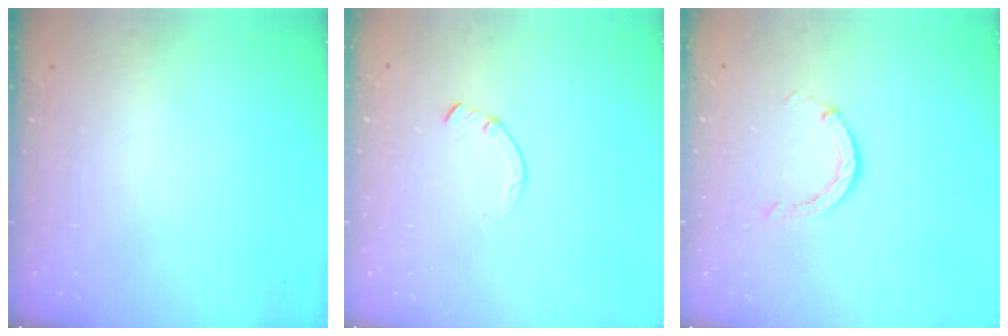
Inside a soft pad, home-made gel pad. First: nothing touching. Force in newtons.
{"total": 0.7, "press": 0.6, "slide": 0.2}
{"total": 0.0}